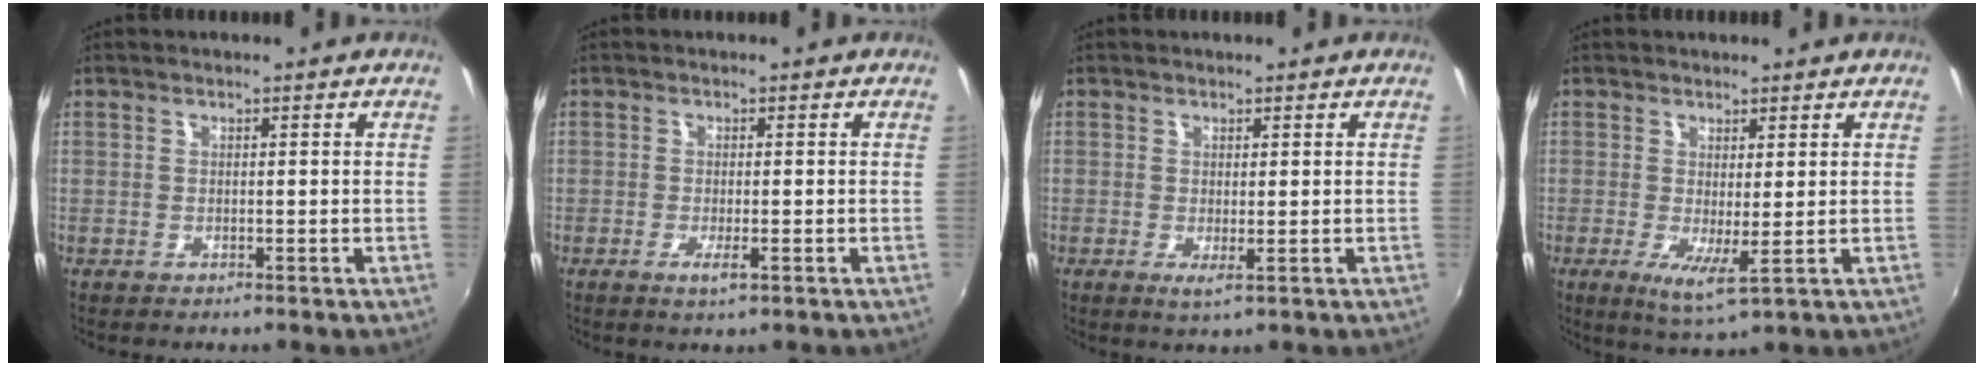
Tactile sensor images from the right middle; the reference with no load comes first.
{"total": 2.2, "force": [-0.9, 0.2, 2.0], "torque": [-0.039, -0.006, -0.015]}
{"total": 1.7, "force": [0.0, 0.2, 1.7], "torque": [-0.031, -0.005, 0.000]}
{"total": 4.6, "force": [0.1, 0.7, 4.6], "torque": [-0.080, -0.014, 0.004]}